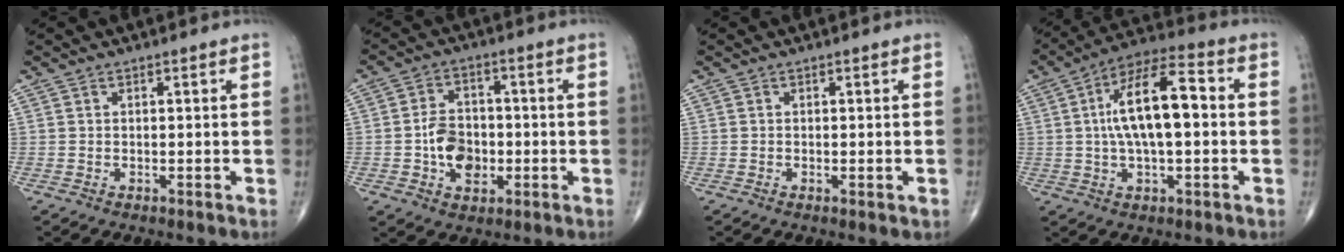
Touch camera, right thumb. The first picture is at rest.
{"total": 8.5, "force": [-1.6, 6.1, 5.7], "torque": [-0.073, 0.016, -0.027]}
{"total": 1.0, "force": [-0.3, 0.4, 0.9], "torque": [-0.014, -0.003, -0.004]}
{"total": 14.7, "force": [0.9, 5.8, 13.5], "torque": [-0.239, 0.032, 0.008]}